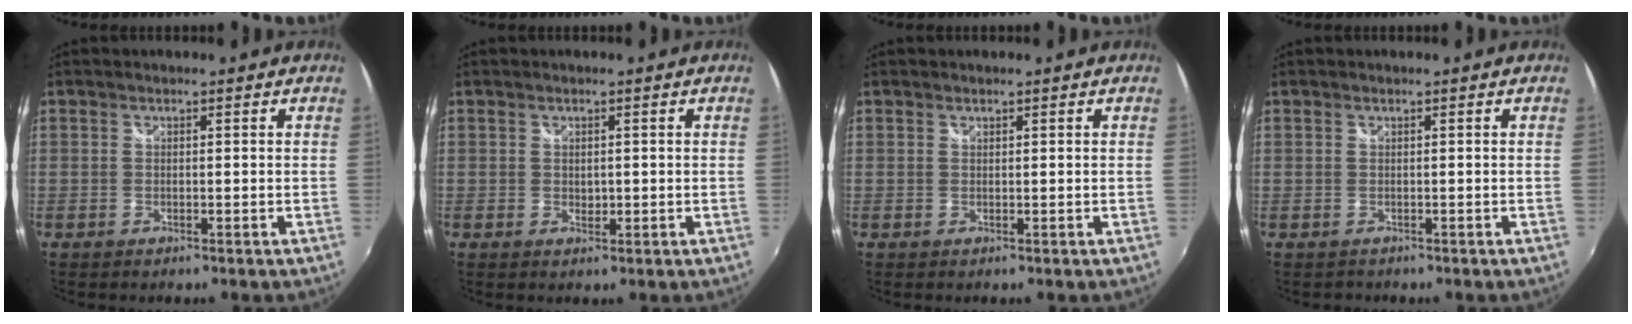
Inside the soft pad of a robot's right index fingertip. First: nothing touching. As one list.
[{"total": 1.1, "force": [0.2, 0.9, 0.5], "torque": [-0.007, -0.001, 0.004]}, {"total": 0.0}, {"total": 0.8, "force": [-0.2, 0.8, -0.1], "torque": [0.000, 0.000, -0.001]}]